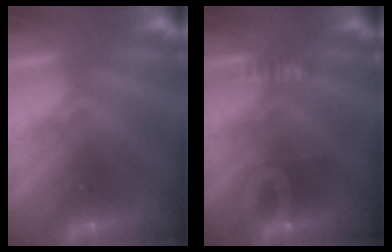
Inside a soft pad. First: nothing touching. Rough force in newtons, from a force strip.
{"total": 3.2}